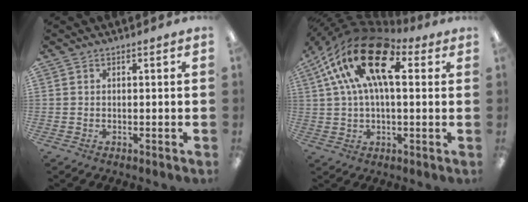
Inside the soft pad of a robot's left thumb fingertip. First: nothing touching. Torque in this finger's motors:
{"motor_torque": [0.09, 1.38, 2.06, -0.71, 0.88]}